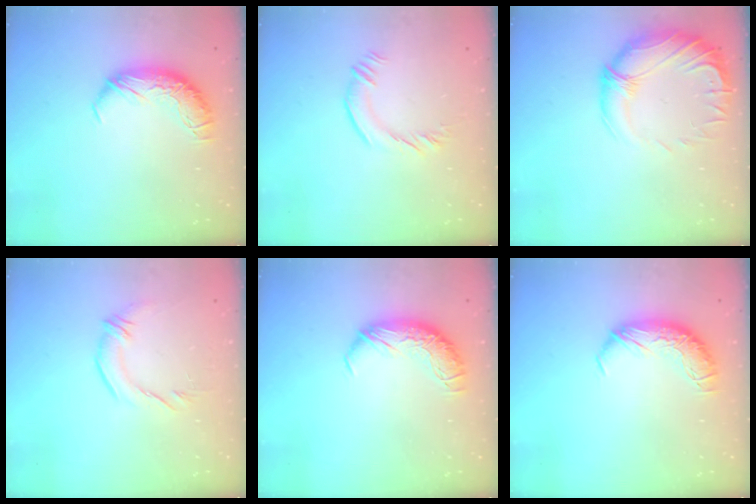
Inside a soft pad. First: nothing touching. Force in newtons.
{"total": 2.5, "press": 2.3, "slide": 0.9}
{"total": 3.0, "press": 1.1, "slide": 2.8}
{"total": 1.9, "press": 1.0, "slide": 1.7}
{"total": 0.0}
{"total": 0.0}